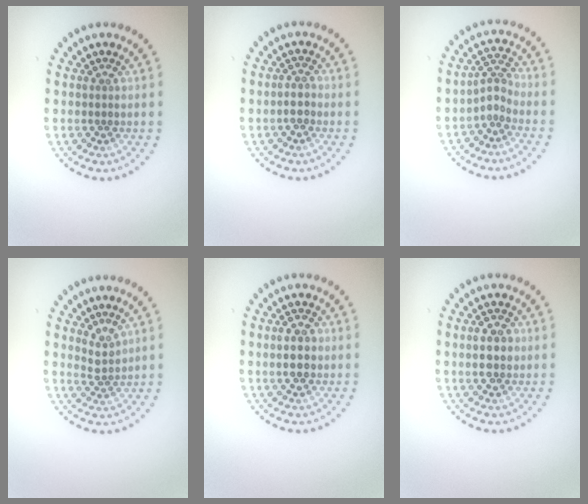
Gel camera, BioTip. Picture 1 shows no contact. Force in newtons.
{"total": 1.4, "press": 1.2, "slide": 0.6}
{"total": 2.0, "press": 1.3, "slide": 1.5}
{"total": 1.7, "press": 1.2, "slide": 1.3}
{"total": 3.1, "press": 3.1, "slide": 0.1}
{"total": 2.9, "press": 2.9, "slide": 0.0}